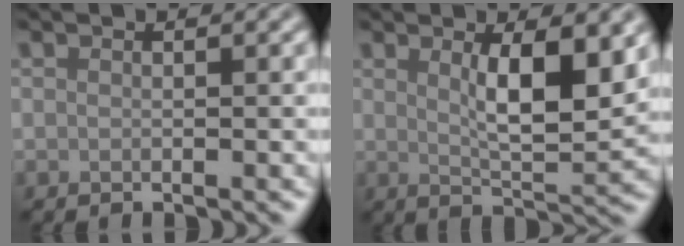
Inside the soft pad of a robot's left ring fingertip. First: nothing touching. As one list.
[{"total": 5.9, "force": [1.7, 1.6, 5.4], "torque": [-0.084, -0.006, 0.033]}]